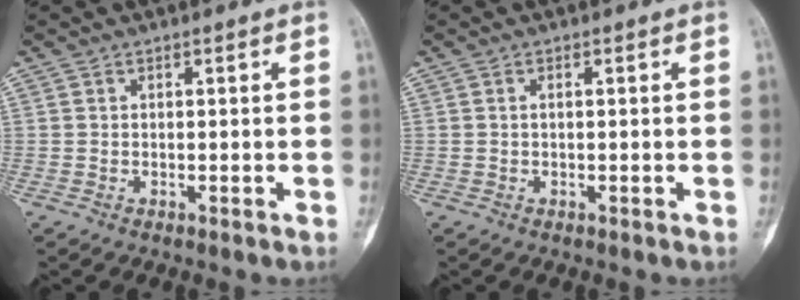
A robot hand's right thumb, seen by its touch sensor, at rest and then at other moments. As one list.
[{"total": 0.5, "force": [0.0, 0.2, 0.5], "torque": [-0.011, 0.002, 0.001]}]